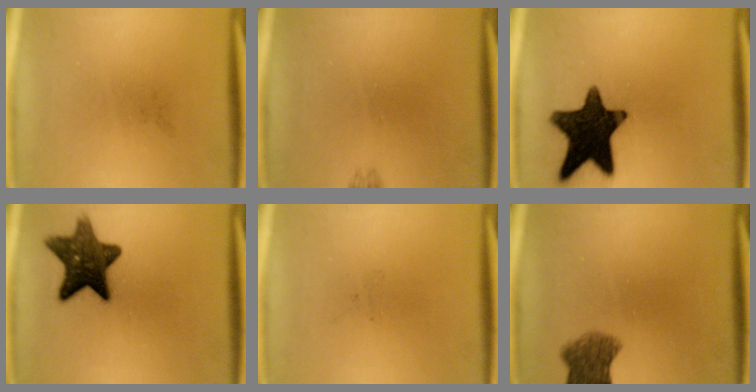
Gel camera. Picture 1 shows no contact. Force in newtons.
{"total": 0.7}
{"total": 16.0}
{"total": 12.0}
{"total": 0.0}
{"total": 5.9}